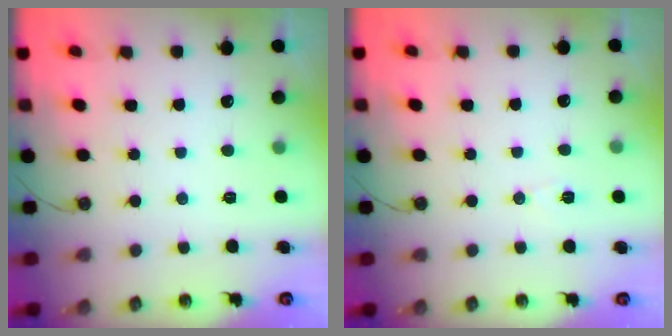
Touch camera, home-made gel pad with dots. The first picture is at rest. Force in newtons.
{"total": 5.1, "press": 4.9, "slide": 1.6}